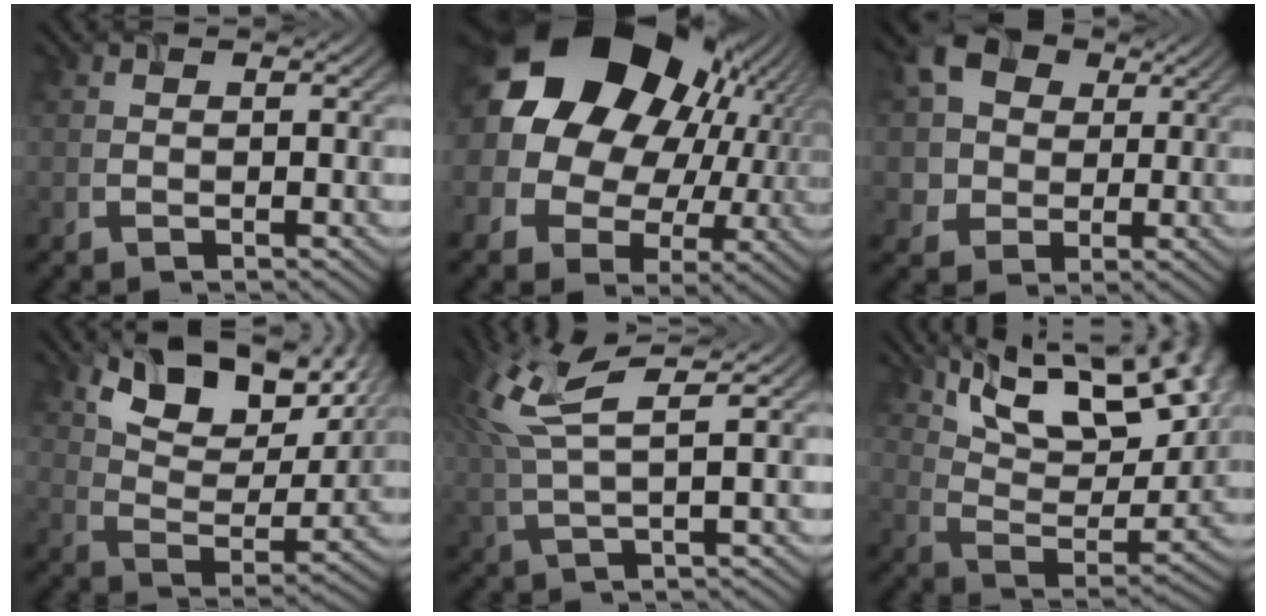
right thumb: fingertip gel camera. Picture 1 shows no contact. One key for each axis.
{"total": 21.5, "fx": 6.4, "fy": 16.7, "fz": 12.0, "tx": -0.260, "ty": 0.024, "tz": 0.128}
{"total": 7.0, "fx": 2.0, "fy": 6.1, "fz": 2.6, "tx": -0.087, "ty": 0.008, "tz": 0.028}
{"total": 12.6, "fx": 8.9, "fy": 5.3, "fz": 7.3, "tx": -0.135, "ty": -0.010, "tz": 0.154}
{"total": 7.3, "fx": 3.1, "fy": 1.8, "fz": 6.4, "tx": -0.152, "ty": 0.017, "tz": 0.068}
{"total": 18.2, "fx": 12.1, "fy": 6.7, "fz": 11.8, "tx": -0.220, "ty": 0.009, "tz": 0.192}